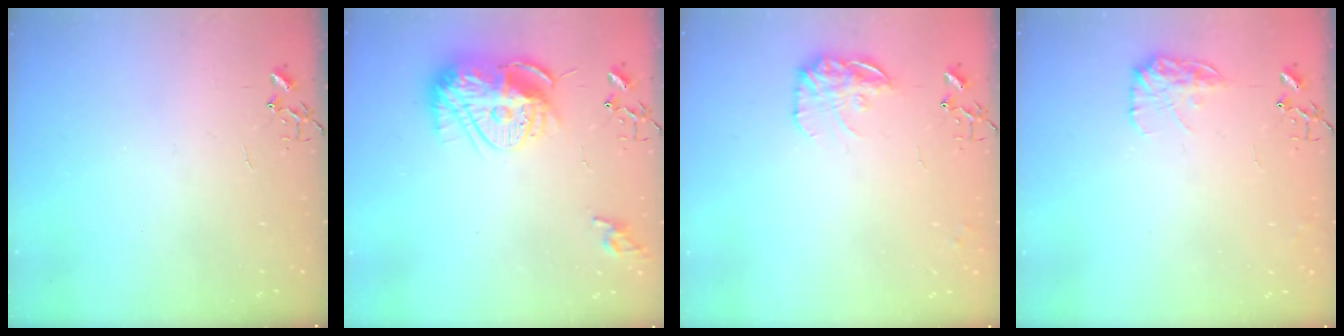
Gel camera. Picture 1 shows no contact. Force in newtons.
{"total": 15.3, "press": 15.3, "slide": 0.9}
{"total": 12.9, "press": 12.8, "slide": 0.6}
{"total": 11.4, "press": 11.3, "slide": 0.4}